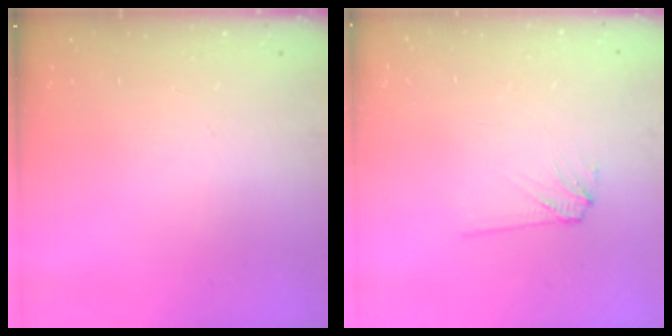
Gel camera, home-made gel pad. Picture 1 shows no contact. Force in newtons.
{"total": 4.2, "press": 4.2, "slide": 0.5}